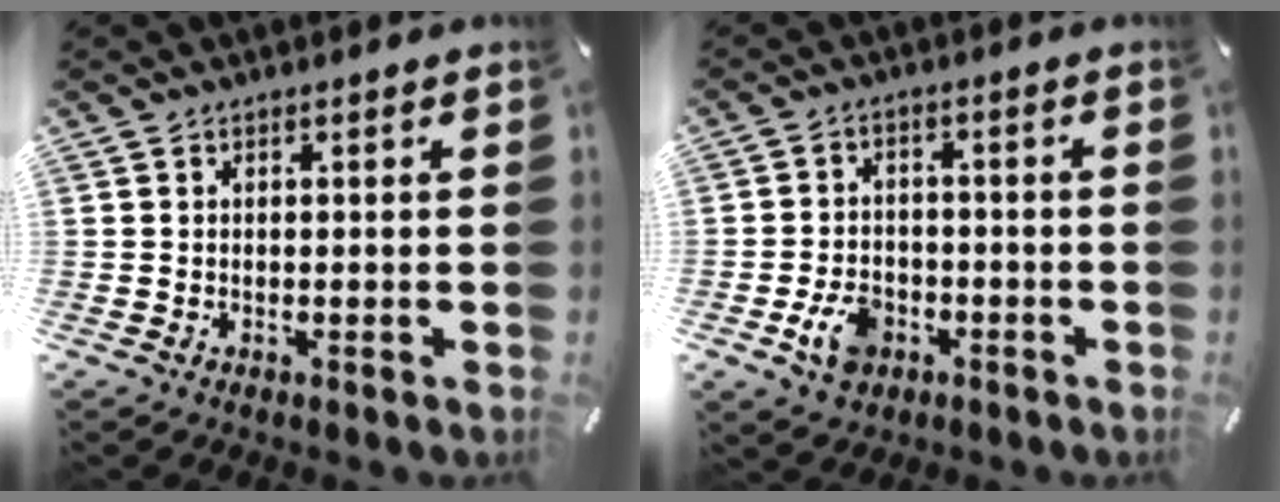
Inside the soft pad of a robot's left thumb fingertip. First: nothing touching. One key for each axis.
{"total": 6.9, "fx": -2.9, "fy": 5.1, "fz": 3.5, "tx": -0.071, "ty": 0.010, "tz": -0.054}